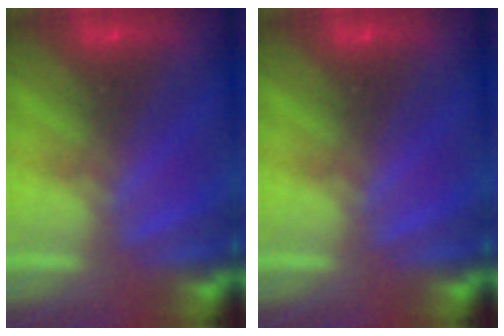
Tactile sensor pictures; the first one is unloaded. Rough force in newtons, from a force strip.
{"total": 0.0}